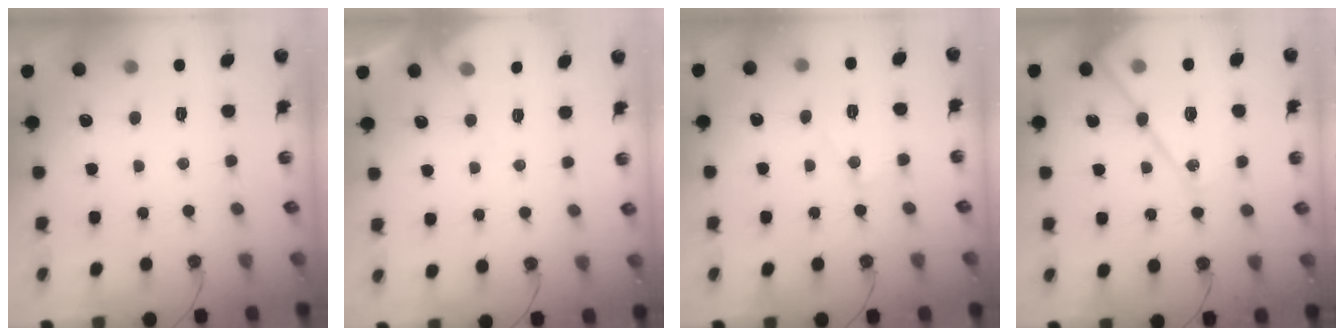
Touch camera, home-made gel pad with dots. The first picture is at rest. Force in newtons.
{"total": 4.3, "press": 4.3, "slide": 0.7}
{"total": 8.0, "press": 8.0, "slide": 0.6}
{"total": 16.0, "press": 16.0, "slide": 1.2}